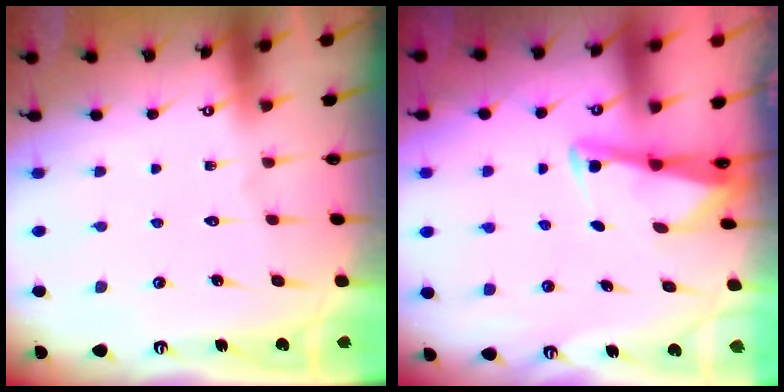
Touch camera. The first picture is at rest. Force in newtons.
{"total": 2.9, "press": 2.9, "slide": 0.1}